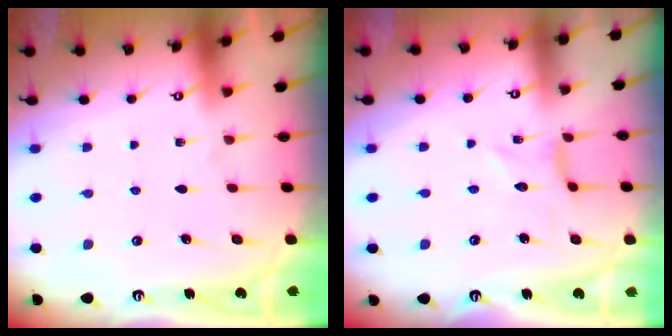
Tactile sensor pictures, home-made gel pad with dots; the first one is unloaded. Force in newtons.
{"total": 0.0}